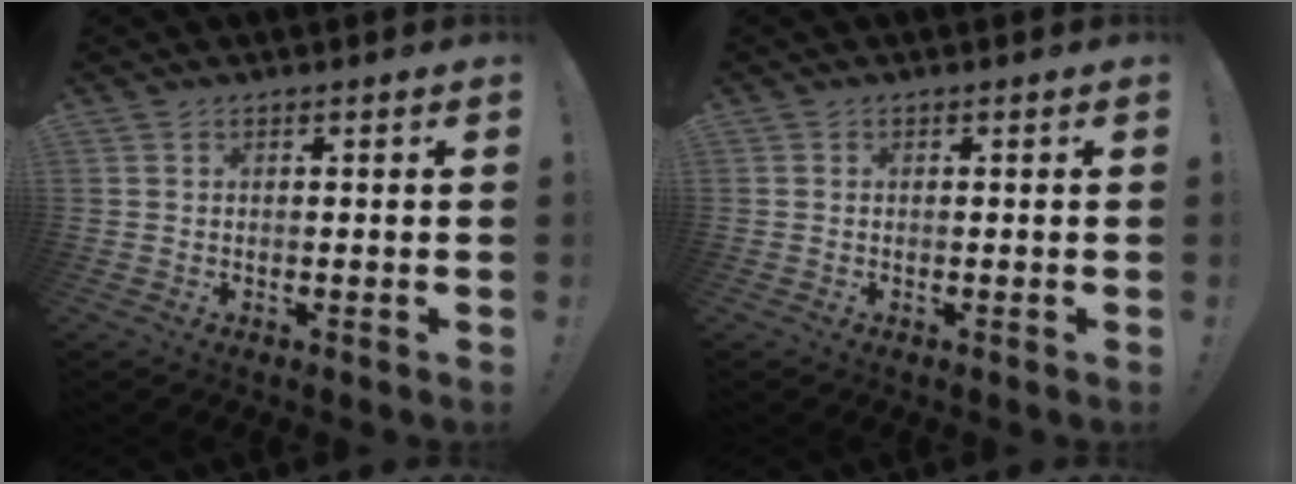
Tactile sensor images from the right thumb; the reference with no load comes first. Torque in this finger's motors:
{"motor_torque": [0.05, -0.15, 0.07, -0.12, 0.00]}